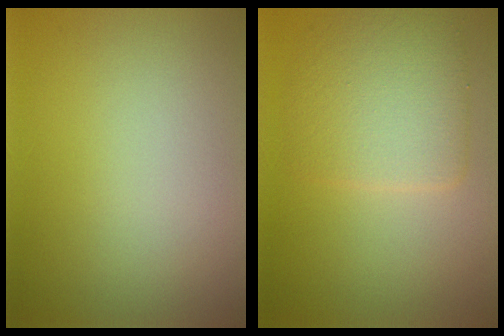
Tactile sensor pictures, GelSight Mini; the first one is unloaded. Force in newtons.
{"total": 4.9, "press": 4.8, "slide": 0.3}